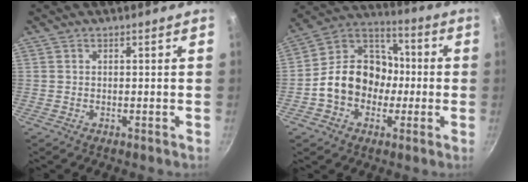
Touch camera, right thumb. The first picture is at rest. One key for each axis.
{"total": 15.8, "fx": -2.5, "fy": 12.8, "fz": 8.9, "tx": -0.104, "ty": 0.048, "tz": -0.060}